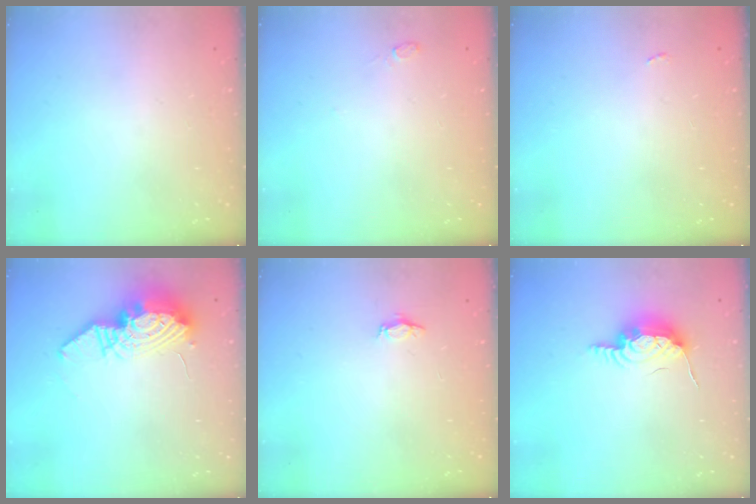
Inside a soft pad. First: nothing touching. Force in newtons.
{"total": 4.3, "press": 3.7, "slide": 2.2}
{"total": 2.2, "press": 2.2, "slide": 0.3}
{"total": 12.8, "press": 12.8, "slide": 1.4}
{"total": 2.8, "press": 2.8, "slide": 0.4}
{"total": 9.9, "press": 9.9, "slide": 1.0}